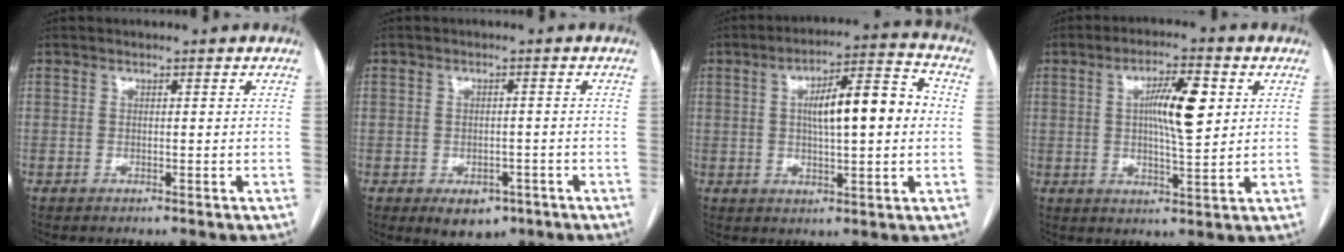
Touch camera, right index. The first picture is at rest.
{"total": 4.7, "force": [-2.5, 3.1, 2.4], "torque": [-0.024, 0.002, -0.022]}
{"total": 12.3, "force": [1.4, 2.7, 11.9], "torque": [-0.187, 0.032, 0.019]}
{"total": 8.7, "force": [2.0, 1.6, 8.3], "torque": [-0.143, 0.008, 0.035]}